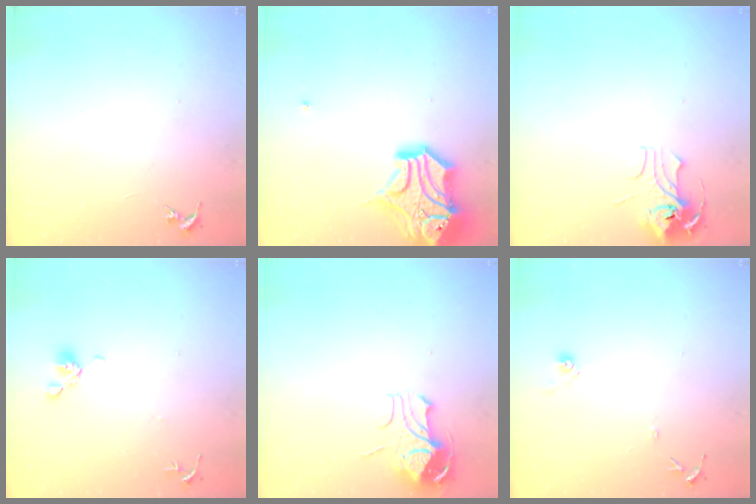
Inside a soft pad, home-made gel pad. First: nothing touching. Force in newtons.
{"total": 18.1, "press": 17.9, "slide": 2.4}
{"total": 8.5, "press": 8.4, "slide": 0.6}
{"total": 6.1, "press": 5.7, "slide": 2.3}
{"total": 9.8, "press": 9.7, "slide": 1.0}
{"total": 7.3, "press": 7.3, "slide": 0.5}